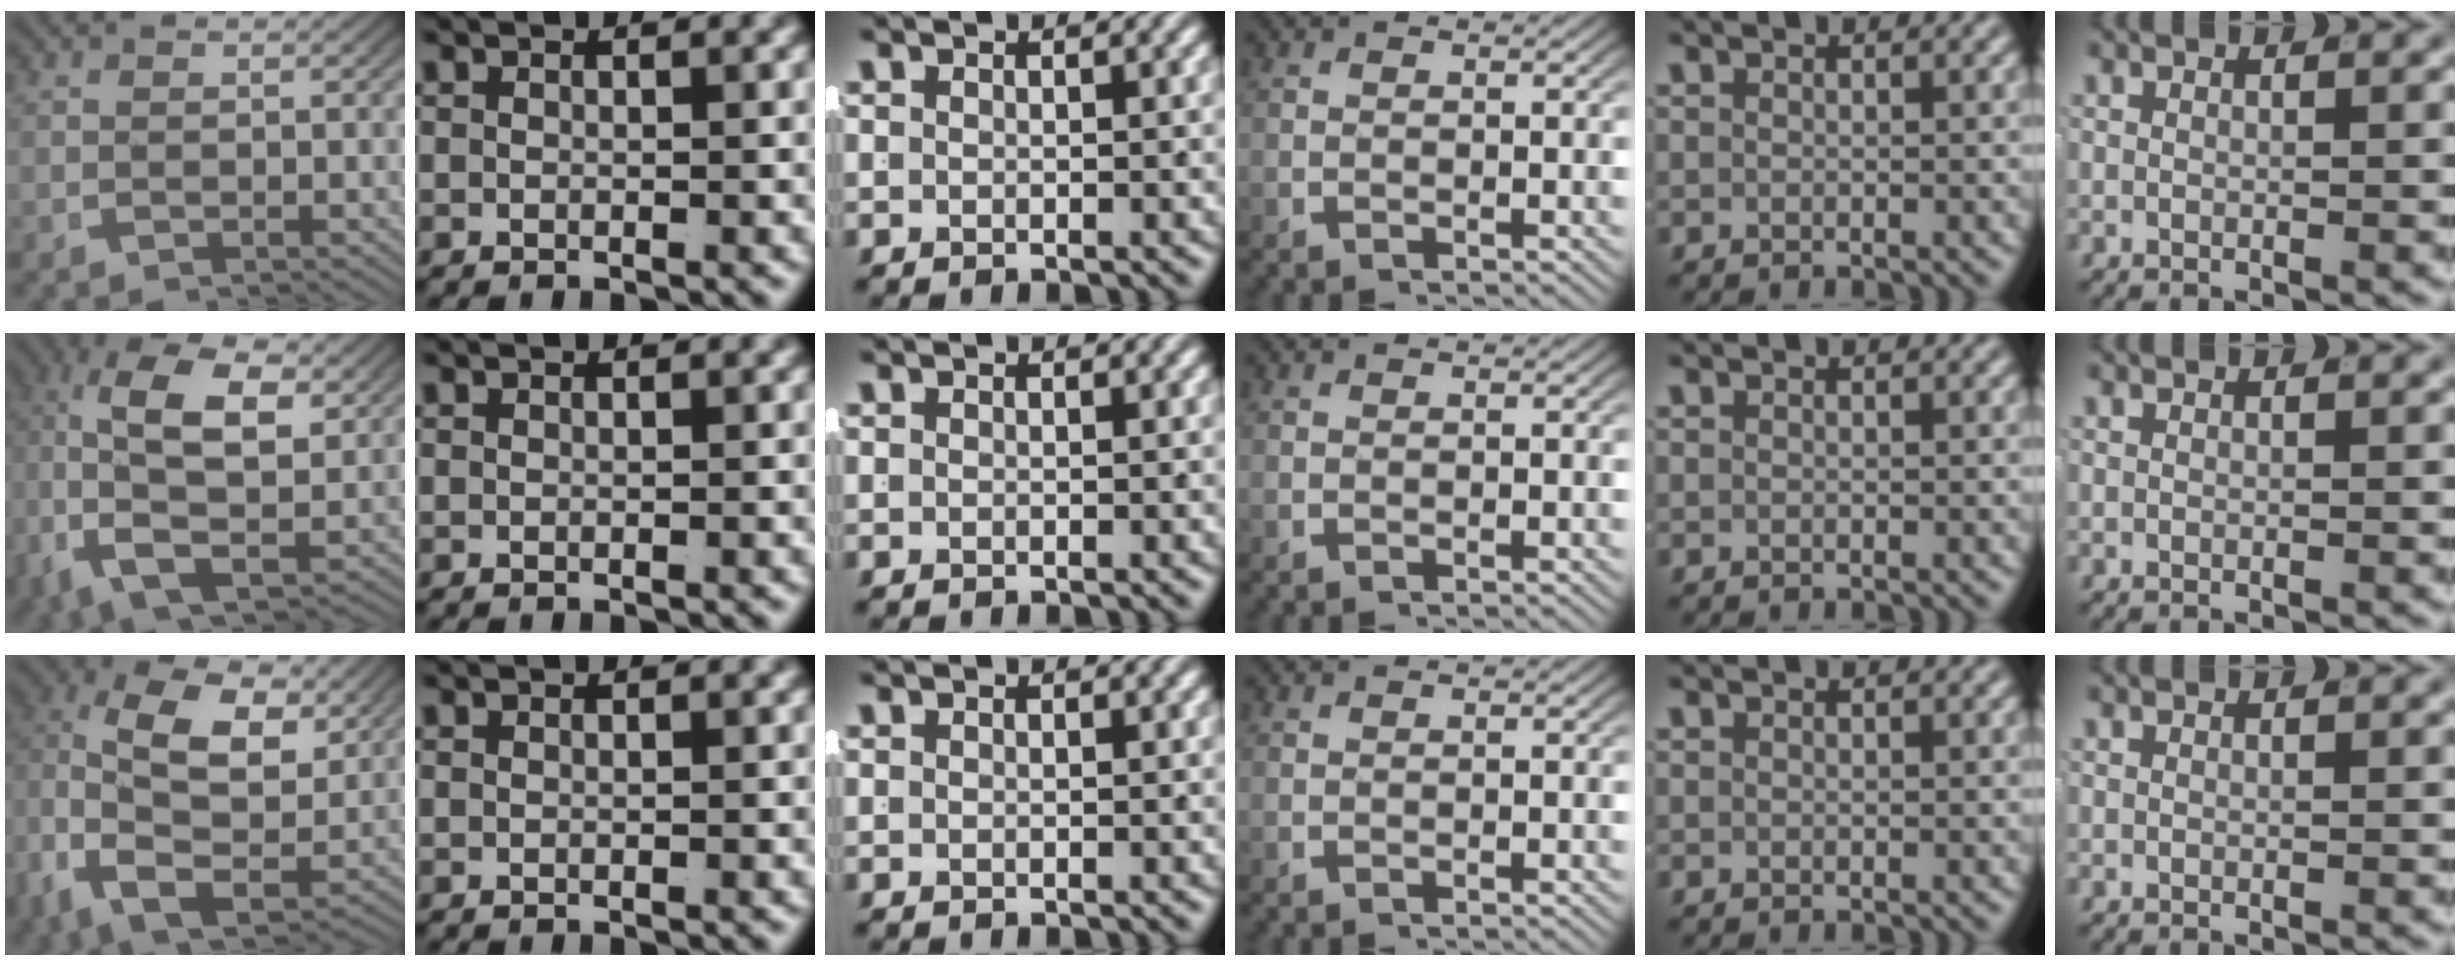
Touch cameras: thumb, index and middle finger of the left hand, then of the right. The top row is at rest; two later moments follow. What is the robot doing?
{"motion": "lift_and_place", "object": "coat"}